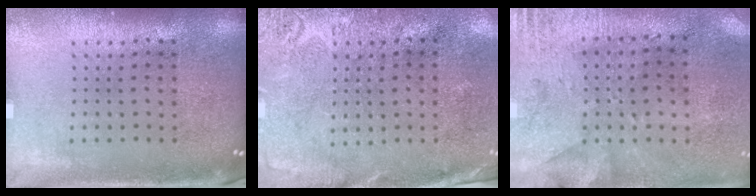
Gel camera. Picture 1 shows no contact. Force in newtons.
{"total": 2.8, "press": 2.3, "slide": 1.6}
{"total": 2.8, "press": 2.2, "slide": 1.6}